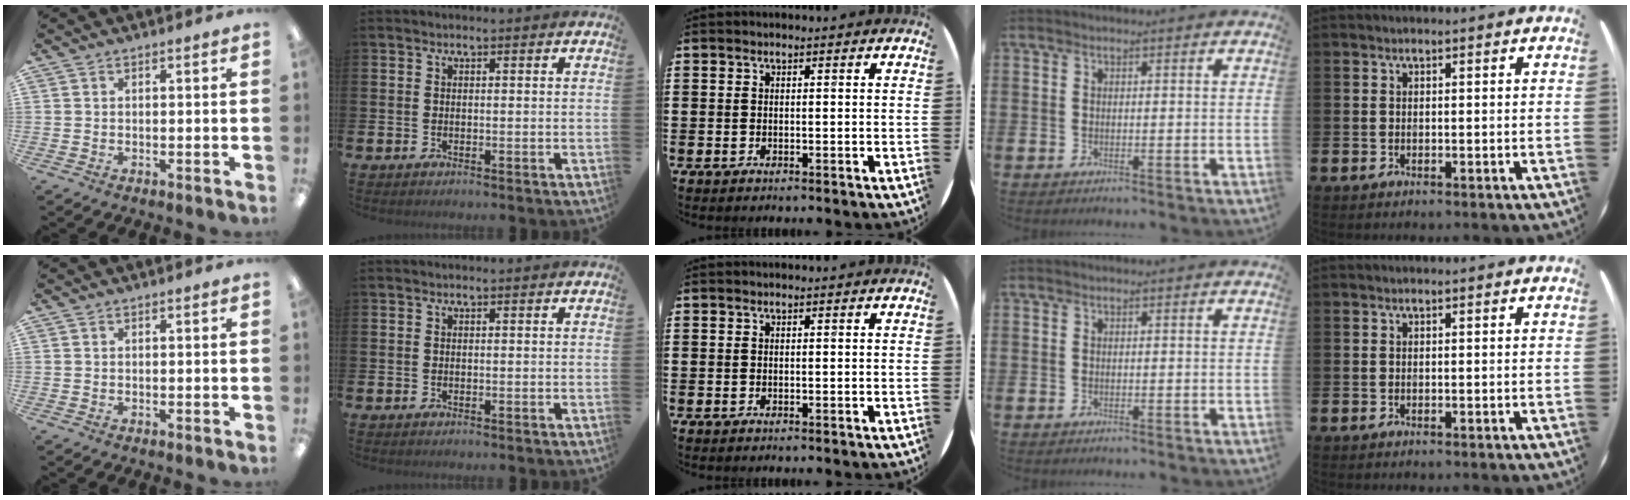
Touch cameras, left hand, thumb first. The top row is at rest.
{}